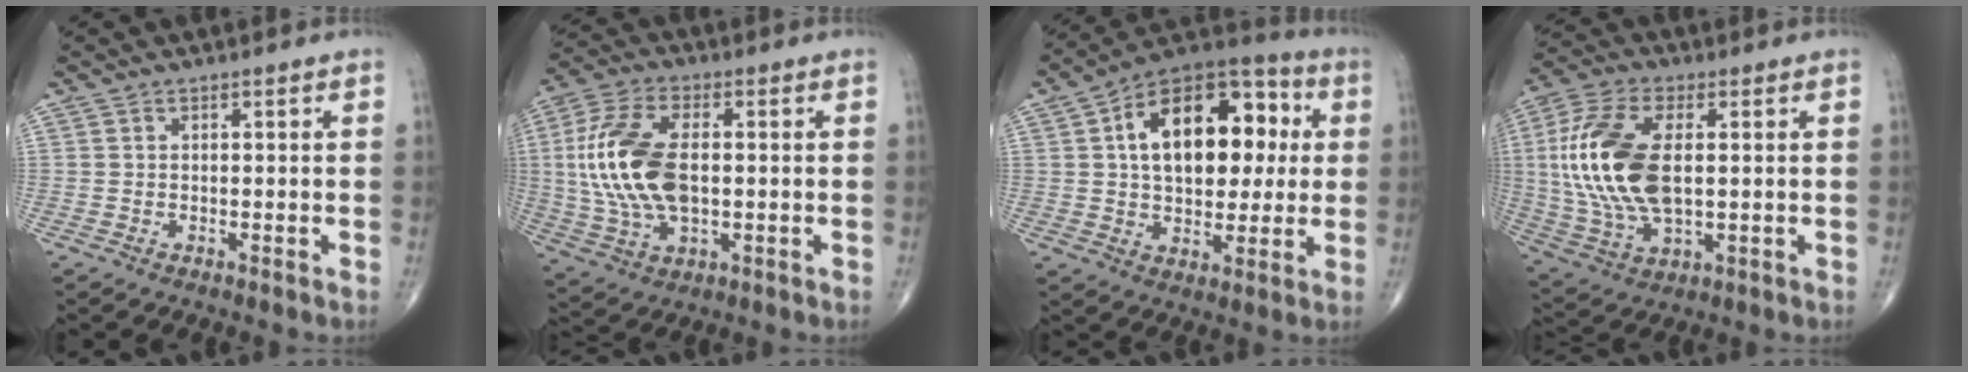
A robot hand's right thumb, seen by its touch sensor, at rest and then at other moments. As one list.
[{"total": 17.2, "force": [0.7, 9.3, 14.5], "torque": [-0.308, 0.002, 0.015]}, {"total": 21.3, "force": [3.9, 12.5, 16.8], "torque": [-0.222, 0.025, 0.055]}, {"total": 19.0, "force": [1.6, 9.8, 16.2], "torque": [-0.353, -0.005, 0.032]}]